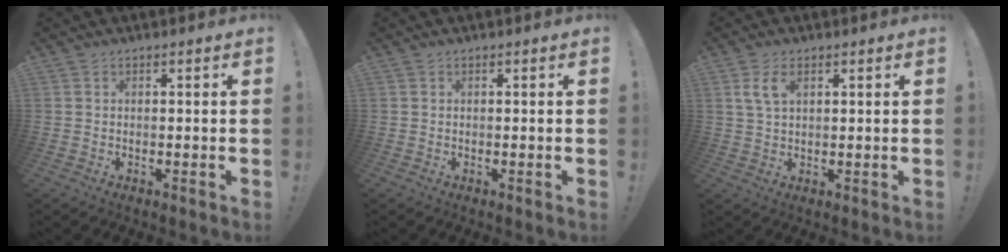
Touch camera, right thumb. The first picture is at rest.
{"total": 0.0}
{"total": 5.6, "force": [2.2, 3.0, 4.2], "torque": [-0.083, 0.001, 0.040]}